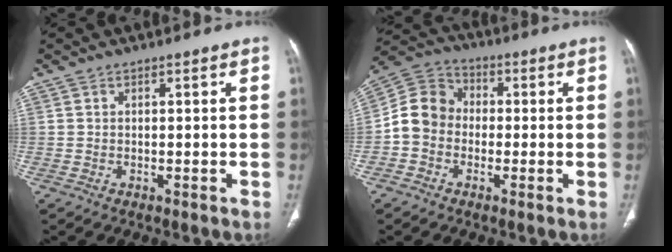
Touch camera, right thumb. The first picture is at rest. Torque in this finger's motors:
{"motor_torque": [1.50, 1.35, 0.57, -0.73, 0.04]}